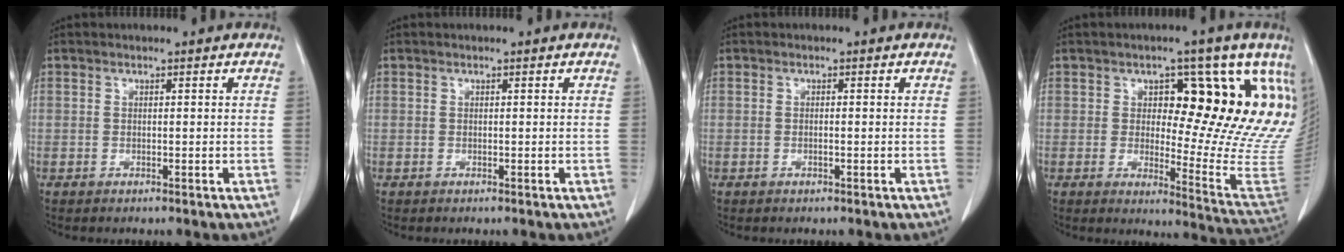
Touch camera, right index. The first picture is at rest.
{"total": 0.0}
{"total": 0.5, "force": [-0.2, 0.0, 0.5], "torque": [-0.013, 0.000, -0.002]}
{"total": 18.1, "force": [6.7, 5.8, 15.7], "torque": [-0.194, 0.006, 0.093]}